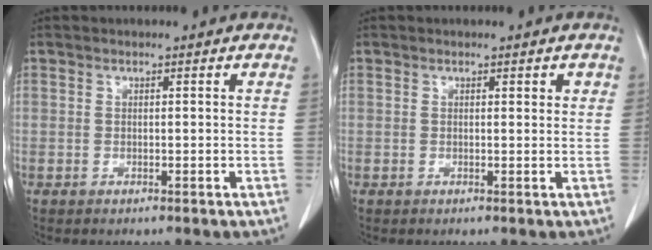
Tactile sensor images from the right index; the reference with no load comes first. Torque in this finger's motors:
{"motor_torque": [0.04, 0.00, 0.01, 0.00]}